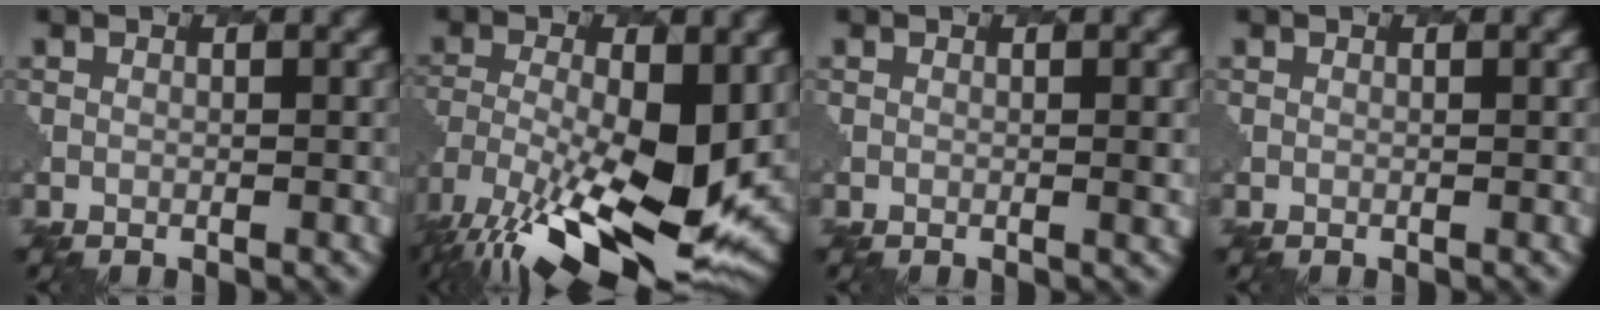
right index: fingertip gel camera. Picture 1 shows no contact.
{"total": 14.4, "force": [-5.5, 5.5, 12.1], "torque": [-0.234, -0.023, -0.099]}
{"total": 0.8, "force": [0.3, -0.1, 0.7], "torque": [-0.004, 0.003, 0.001]}
{"total": 0.0}